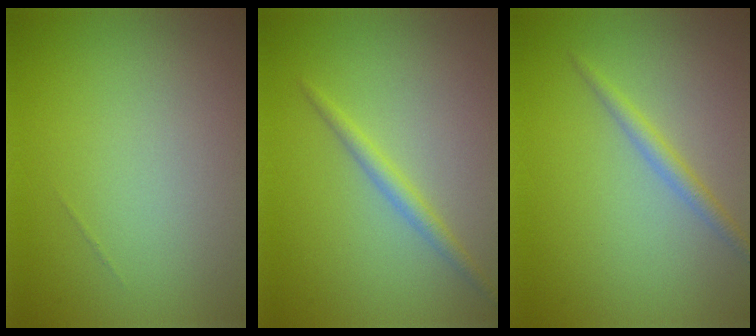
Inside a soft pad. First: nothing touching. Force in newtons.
{"total": 1.6, "press": 1.6, "slide": 0.1}
{"total": 1.6, "press": 1.6, "slide": 0.1}